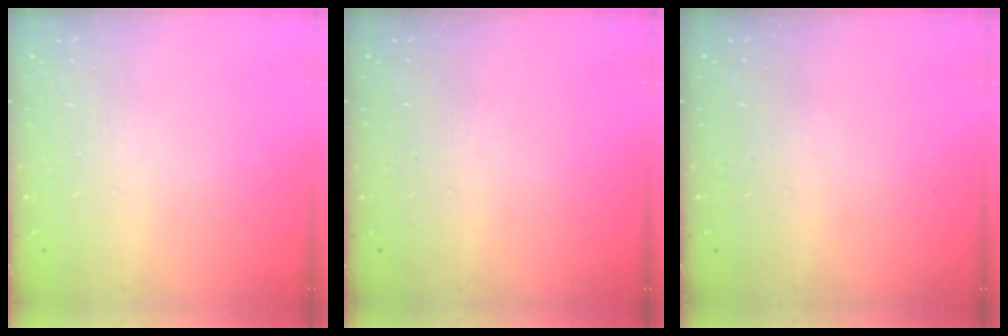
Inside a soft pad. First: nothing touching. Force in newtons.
{"total": 0.0}
{"total": 0.0}